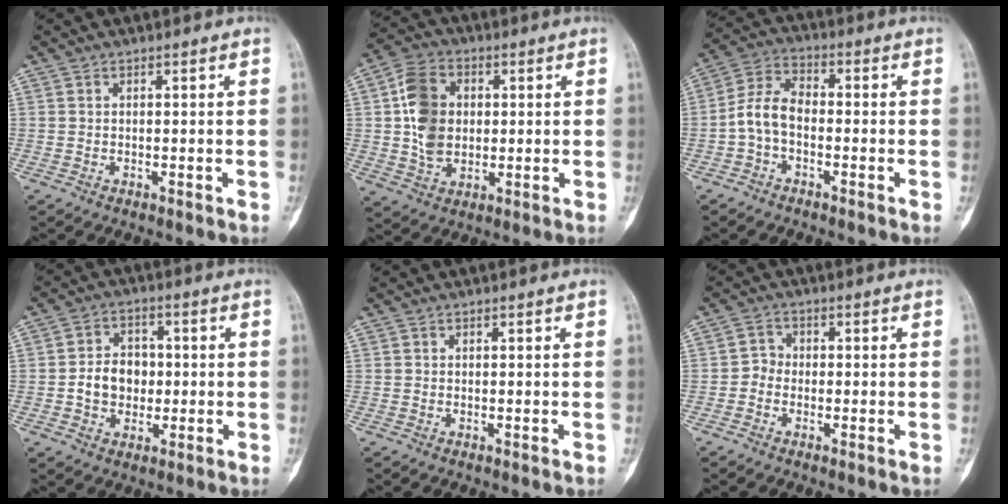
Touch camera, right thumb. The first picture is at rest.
{"total": 10.9, "force": [1.1, 8.2, 7.1], "torque": [-0.111, 0.007, 0.019]}
{"total": 7.0, "force": [-1.7, 4.3, 5.2], "torque": [-0.095, 0.032, -0.046]}
{"total": 7.5, "force": [-0.6, 6.1, 4.4], "torque": [-0.042, 0.018, -0.015]}
{"total": 0.0}
{"total": 2.4, "force": [-0.9, 2.1, 0.8], "torque": [0.003, 0.009, -0.030]}